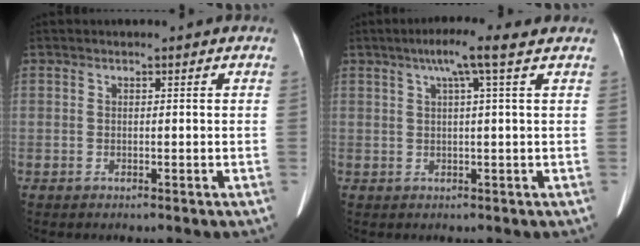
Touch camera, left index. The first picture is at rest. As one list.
[{"total": 5.2, "force": [2.9, -0.8, 4.2], "torque": [-0.073, 0.018, 0.049]}]